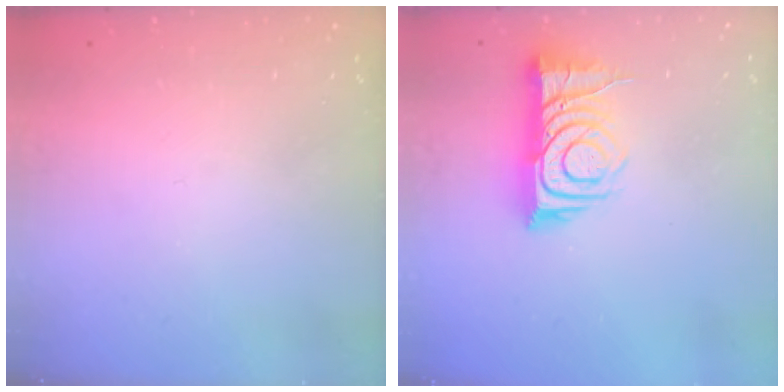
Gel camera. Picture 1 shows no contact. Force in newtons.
{"total": 11.3, "press": 11.2, "slide": 1.4}